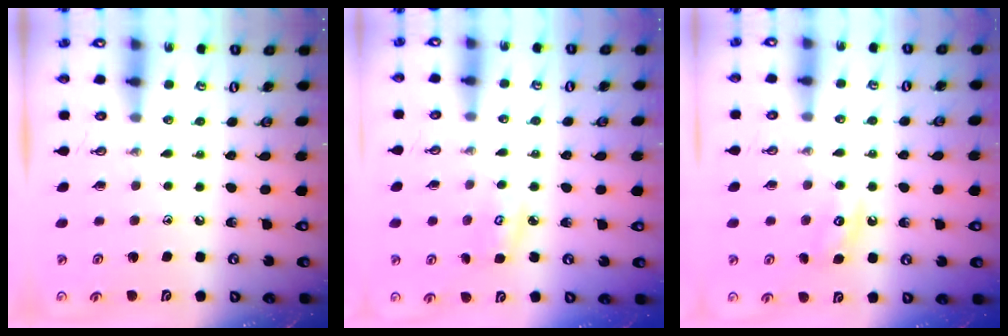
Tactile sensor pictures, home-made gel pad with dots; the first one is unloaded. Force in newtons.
{"total": 4.0, "press": 3.9, "slide": 0.3}
{"total": 3.7, "press": 3.6, "slide": 0.6}